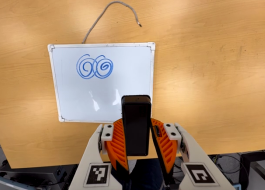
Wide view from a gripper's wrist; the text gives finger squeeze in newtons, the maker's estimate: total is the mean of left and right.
{"total": 5.6, "left": 5.2, "right": 6.1}